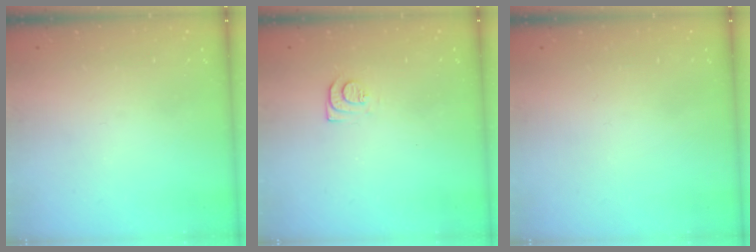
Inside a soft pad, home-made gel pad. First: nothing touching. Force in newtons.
{"total": 6.7, "press": 6.6, "slide": 0.7}
{"total": 1.8, "press": 1.8, "slide": 0.1}